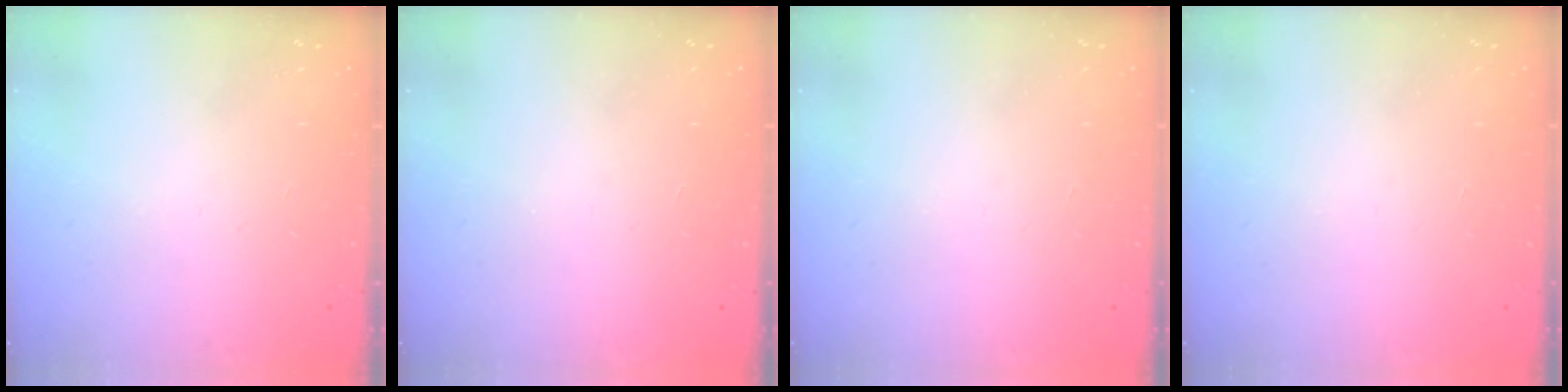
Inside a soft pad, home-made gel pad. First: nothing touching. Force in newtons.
{"total": 1.5, "press": 1.5, "slide": 0.1}
{"total": 1.5, "press": 1.5, "slide": 0.1}
{"total": 1.5, "press": 1.5, "slide": 0.1}